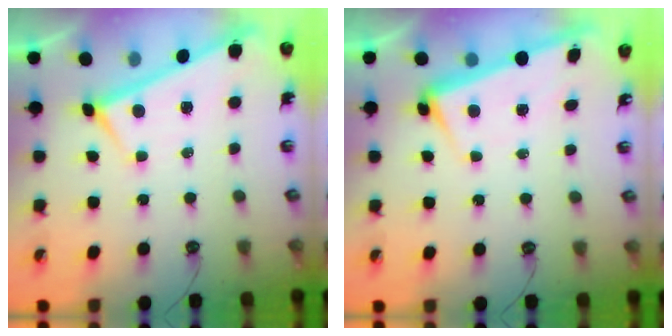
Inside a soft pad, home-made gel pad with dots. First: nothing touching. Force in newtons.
{"total": 3.0, "press": 2.8, "slide": 0.9}